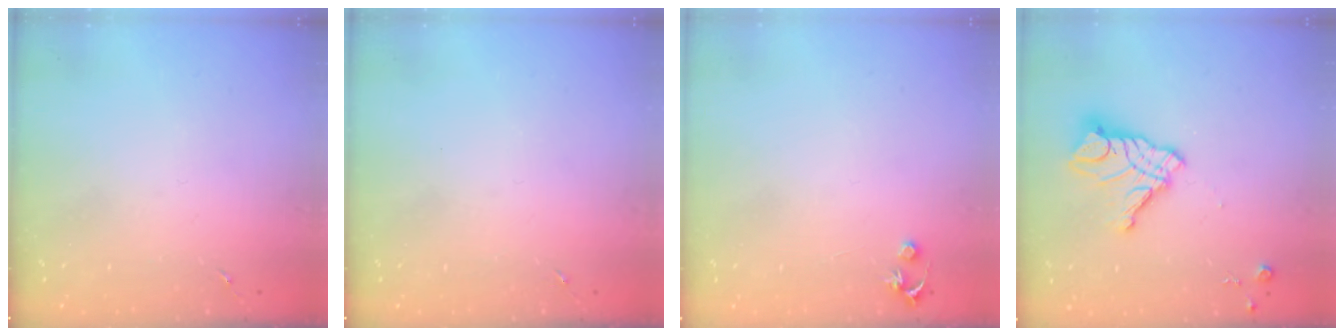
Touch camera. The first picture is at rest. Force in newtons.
{"total": 0.0}
{"total": 3.5, "press": 3.5, "slide": 0.3}
{"total": 15.1, "press": 15.0, "slide": 1.4}